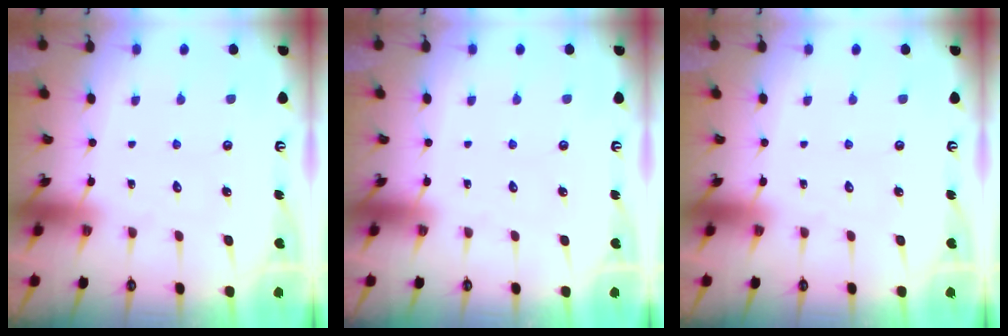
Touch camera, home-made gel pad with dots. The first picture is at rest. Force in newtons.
{"total": 0.0}
{"total": 0.0}